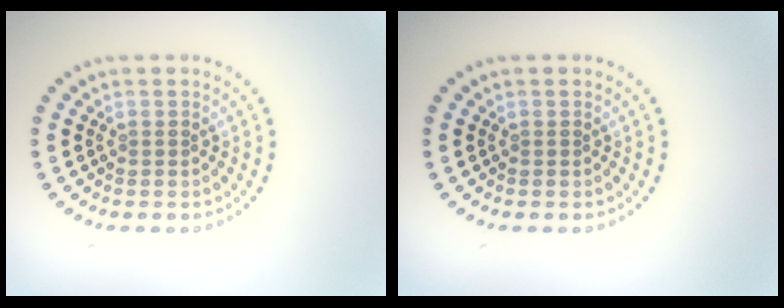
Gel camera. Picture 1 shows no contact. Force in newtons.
{"total": 0.0}